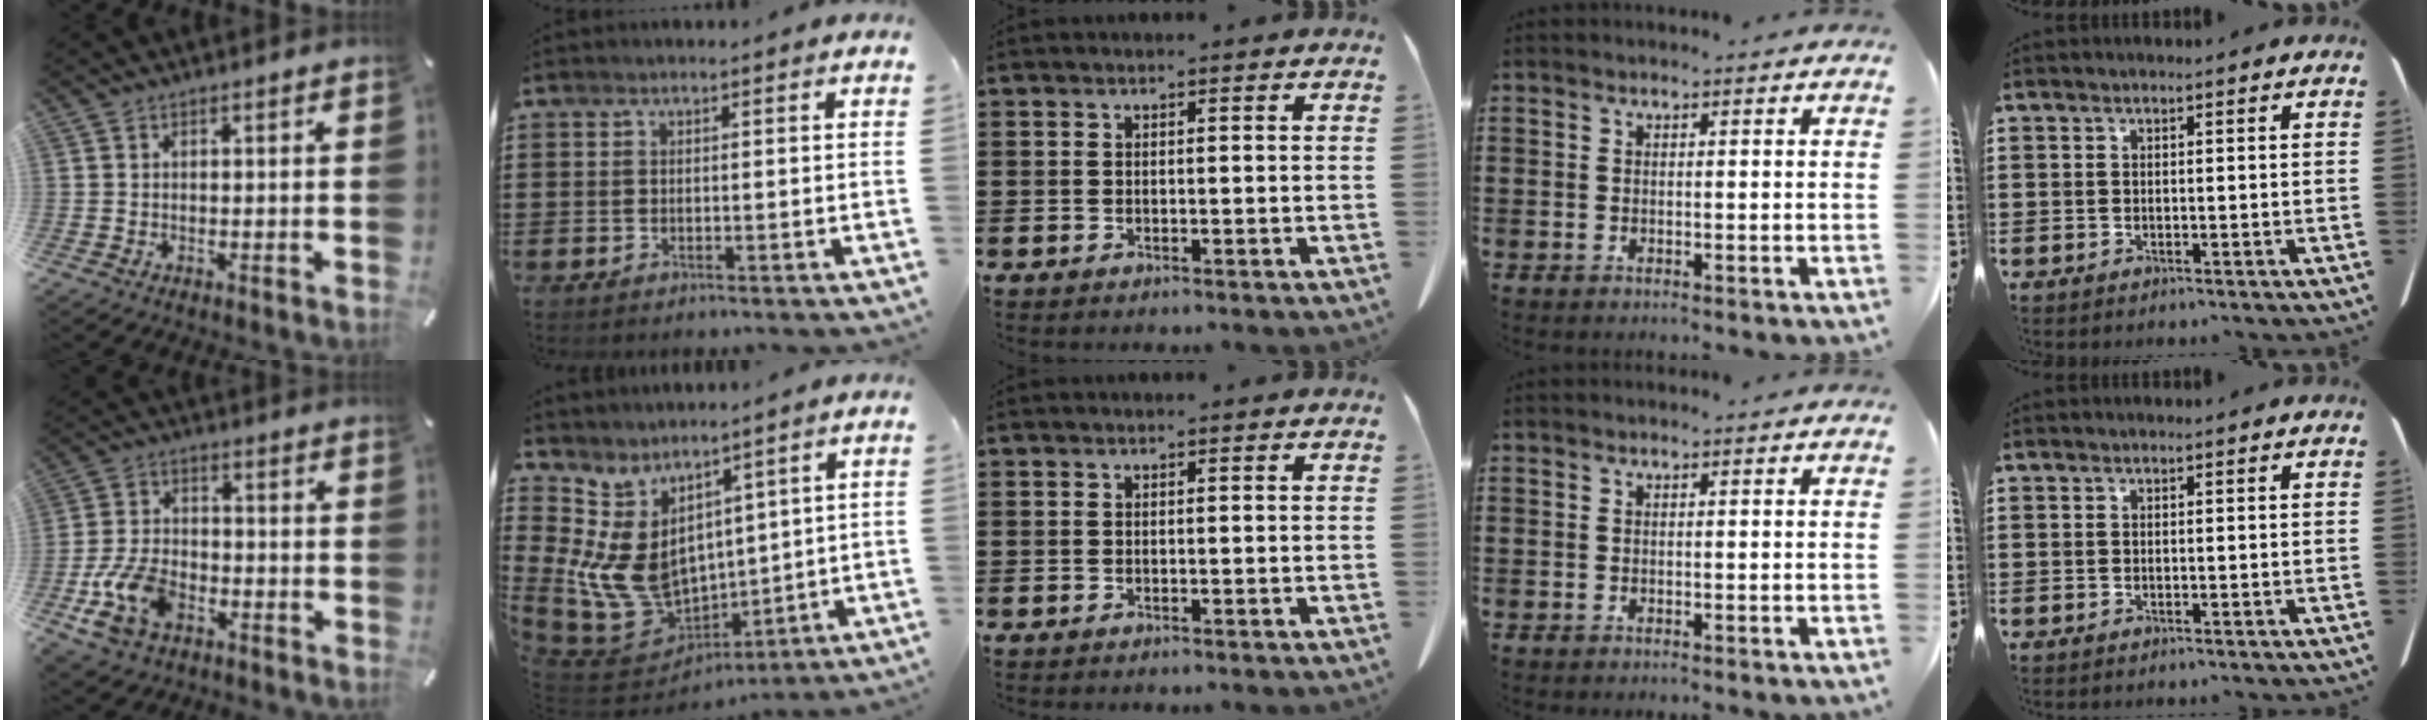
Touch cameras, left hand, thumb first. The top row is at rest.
{"thumb": {"total": 11.5, "force": [-5.2, 7.3, 7.2], "torque": [-0.154, 0.021, -0.092]}, "index": {"total": 11.4, "force": [2.3, 9.0, 6.7], "torque": [-0.193, -0.031, 0.053]}}